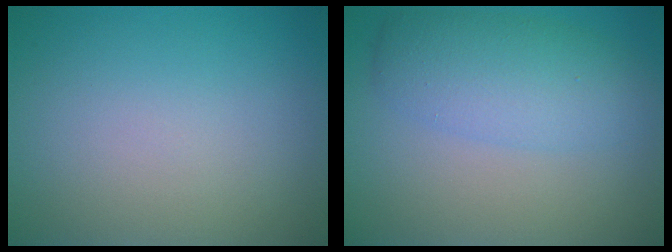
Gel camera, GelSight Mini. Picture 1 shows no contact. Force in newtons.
{"total": 4.9, "press": 4.9, "slide": 0.1}